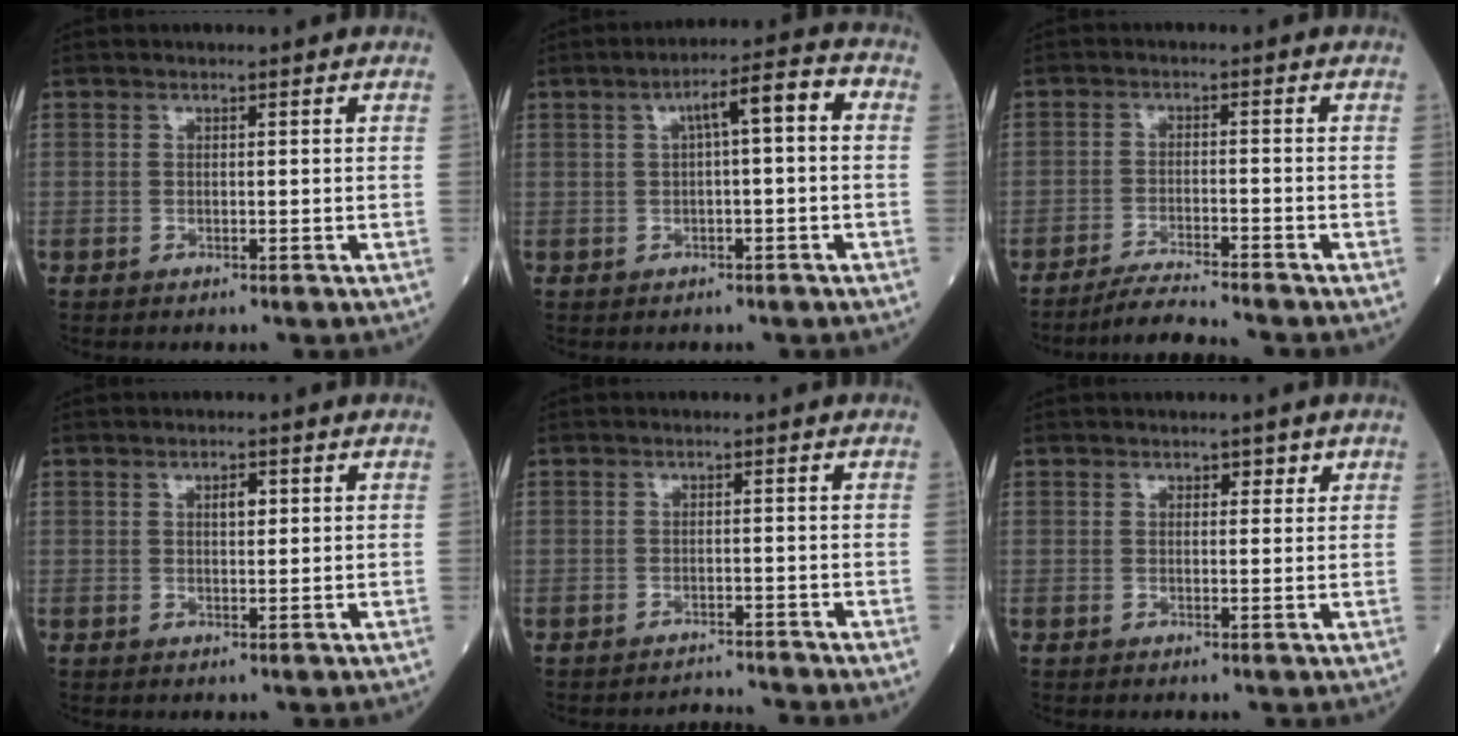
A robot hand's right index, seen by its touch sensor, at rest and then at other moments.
{"total": 5.5, "force": [0.9, 0.9, 5.3], "torque": [-0.083, 0.025, 0.012]}
{"total": 5.8, "force": [-5.4, -1.4, 1.6], "torque": [-0.026, -0.019, -0.094]}
{"total": 1.8, "force": [0.6, 0.8, 1.5], "torque": [-0.023, 0.000, 0.010]}
{"total": 2.7, "force": [-2.3, -1.1, -0.8], "torque": [0.018, -0.008, -0.034]}
{"total": 1.5, "force": [0.9, 0.9, 0.7], "torque": [-0.001, 0.001, 0.010]}